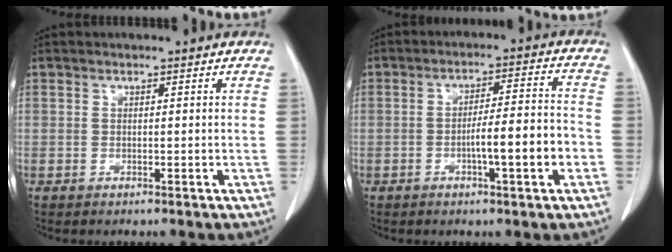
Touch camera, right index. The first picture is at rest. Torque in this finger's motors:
{"motor_torque": [1.05, -0.45, 0.57, 0.10]}